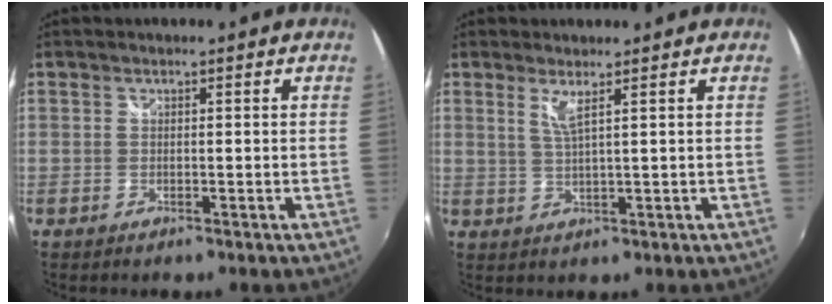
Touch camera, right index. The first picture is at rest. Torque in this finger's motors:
{"motor_torque": [0.33, 0.05, 0.19, 0.07]}